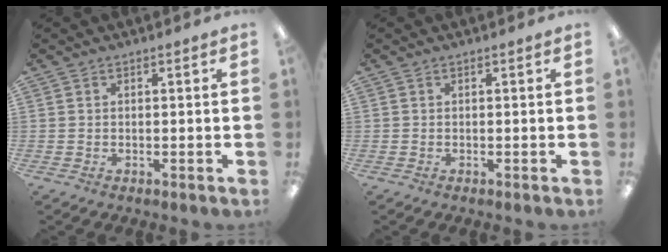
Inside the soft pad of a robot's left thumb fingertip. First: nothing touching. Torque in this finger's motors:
{"motor_torque": [-0.01, 0.01, 0.00, 0.04, 0.00]}